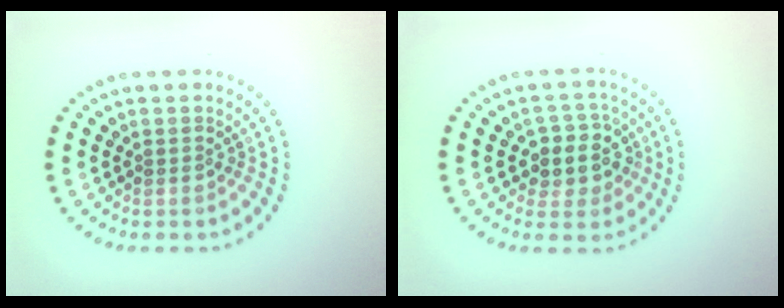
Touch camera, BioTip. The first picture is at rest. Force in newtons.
{"total": 3.6, "press": 3.4, "slide": 1.4}